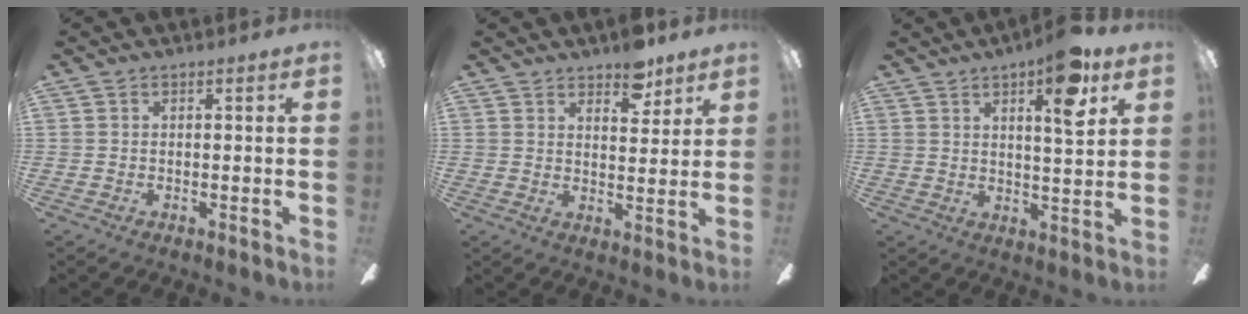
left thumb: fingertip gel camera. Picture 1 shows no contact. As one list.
[{"total": 6.9, "force": [5.5, 3.1, 2.8], "torque": [-0.020, -0.029, 0.095]}, {"total": 10.9, "force": [6.2, 2.8, 8.5], "torque": [-0.117, -0.024, 0.095]}]